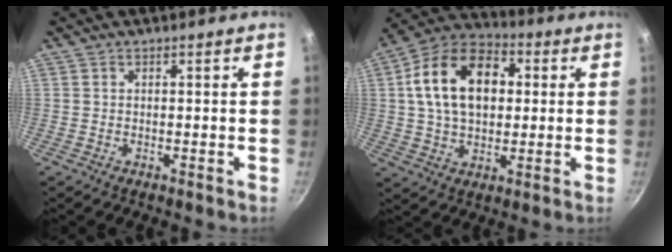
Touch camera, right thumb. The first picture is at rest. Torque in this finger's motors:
{"motor_torque": [-0.09, 2.52, 0.98, 1.23, 0.32]}